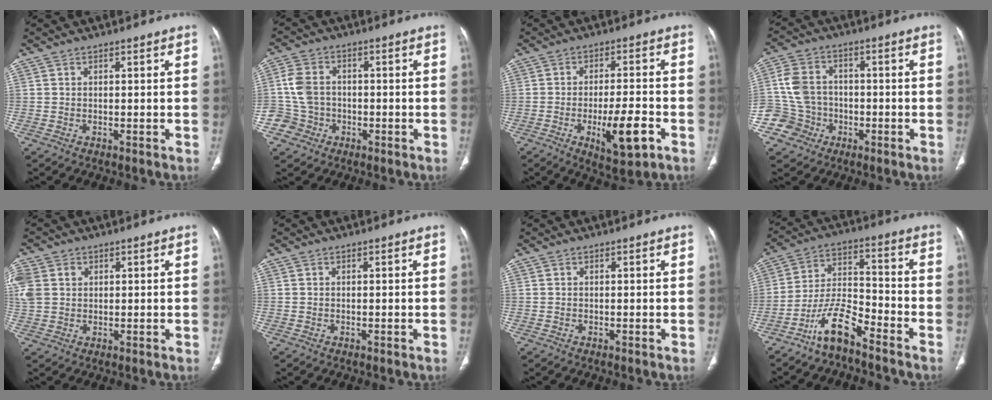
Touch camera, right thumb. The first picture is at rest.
{"total": 6.8, "force": [-1.5, 6.3, 2.1], "torque": [-0.025, 0.020, -0.028]}
{"total": 10.0, "force": [-3.8, 3.0, 8.7], "torque": [-0.135, 0.010, -0.055]}
{"total": 9.2, "force": [-2.9, 8.5, 1.8], "torque": [-0.012, 0.024, -0.050]}
{"total": 8.7, "force": [2.2, 6.9, 4.7], "torque": [-0.132, 0.014, 0.047]}
{"total": 0.0}
{"total": 0.0}
{"total": 9.6, "force": [-7.3, 2.6, 5.7], "torque": [-0.110, 0.067, -0.143]}